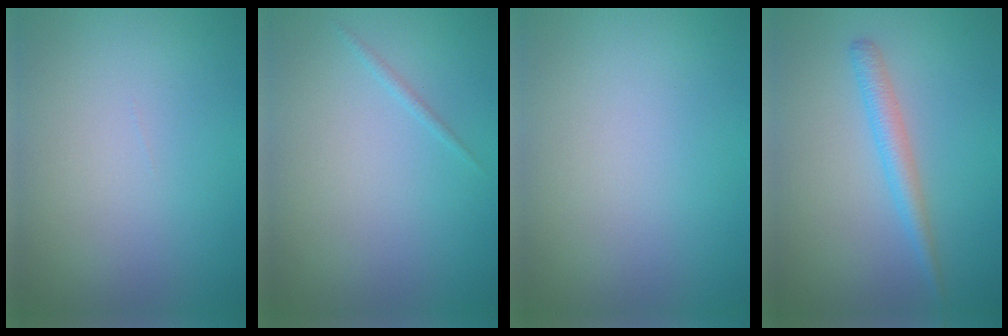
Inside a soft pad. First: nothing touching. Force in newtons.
{"total": 0.6, "press": 0.6, "slide": 0.0}
{"total": 0.0}
{"total": 2.2, "press": 2.2, "slide": 0.2}